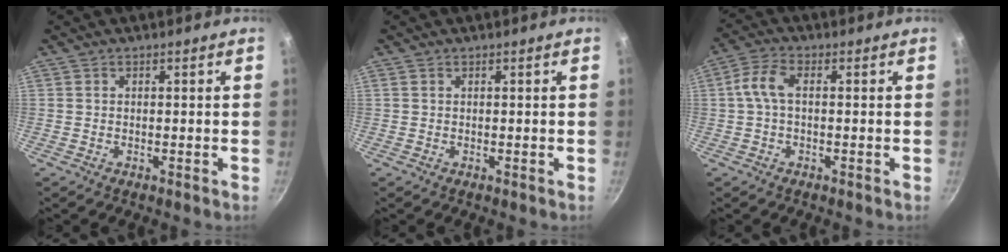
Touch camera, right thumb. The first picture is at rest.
{"total": 0.0}
{"total": 5.3, "force": [0.4, 2.5, 4.7], "torque": [-0.109, 0.019, -0.001]}